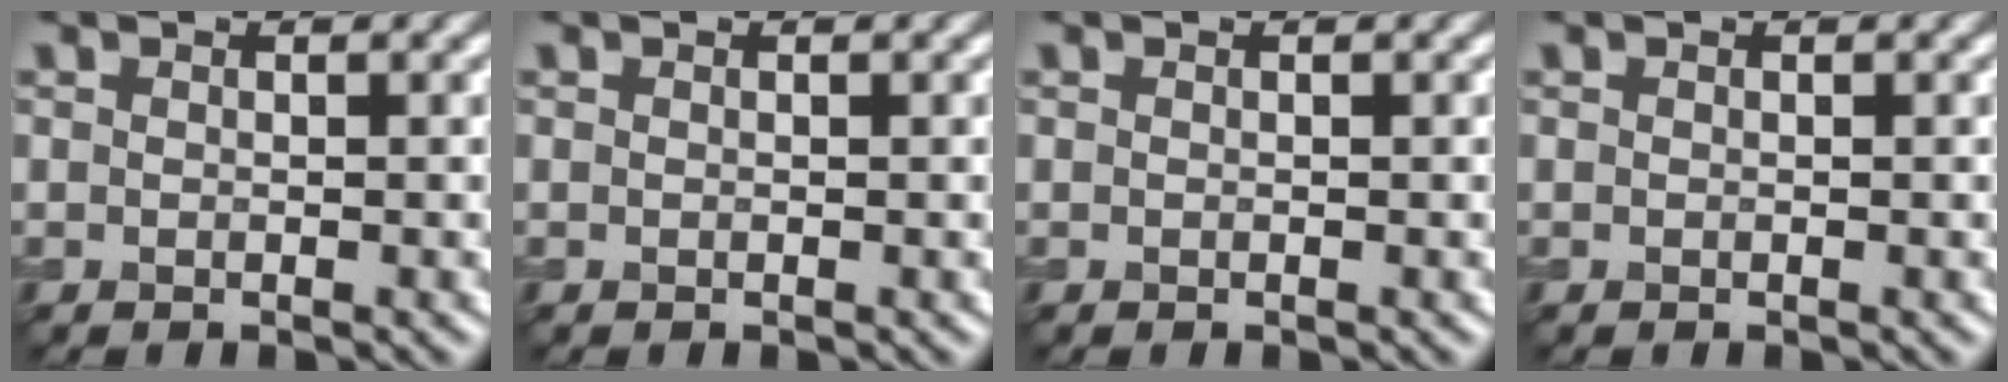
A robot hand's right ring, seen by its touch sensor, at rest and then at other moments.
{"total": 0.0}
{"total": 0.0}
{"total": 0.0}